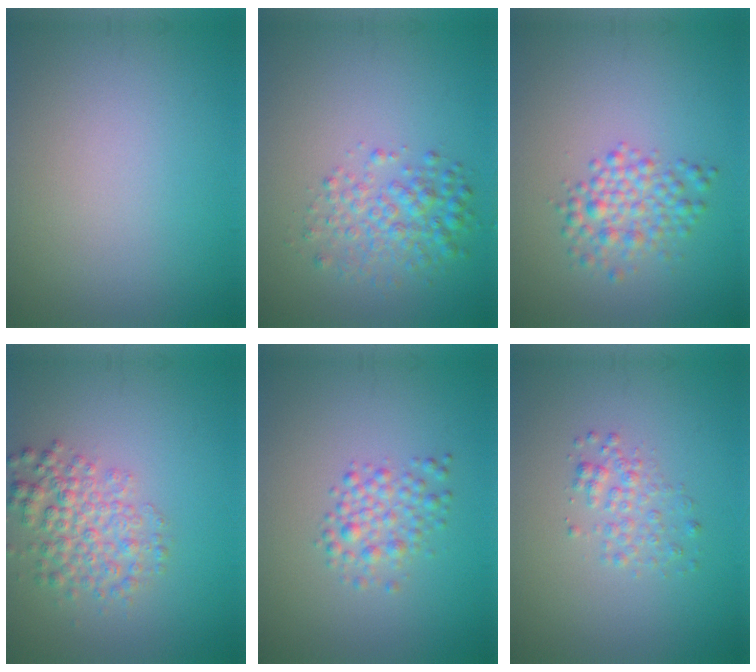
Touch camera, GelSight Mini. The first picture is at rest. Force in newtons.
{"total": 3.4, "press": 3.4, "slide": 0.1}
{"total": 3.1, "press": 3.1, "slide": 0.0}
{"total": 4.0, "press": 4.0, "slide": 0.2}
{"total": 2.4, "press": 2.4, "slide": 0.1}
{"total": 1.8, "press": 1.8, "slide": 0.1}